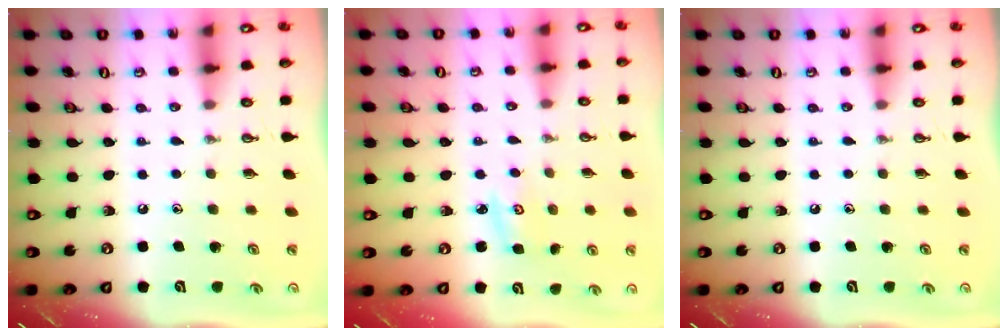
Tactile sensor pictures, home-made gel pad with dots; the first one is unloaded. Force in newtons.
{"total": 2.8, "press": 2.8, "slide": 0.3}
{"total": 0.0}